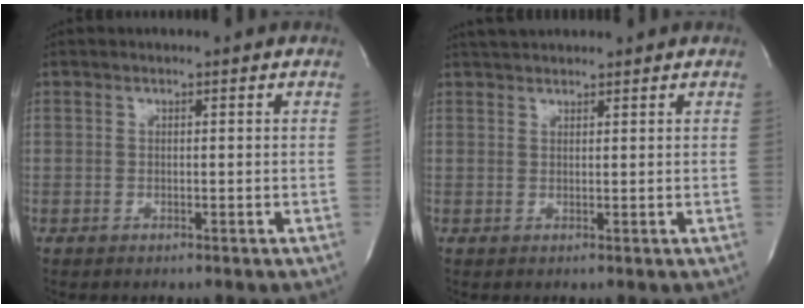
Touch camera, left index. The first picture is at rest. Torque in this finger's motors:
{"motor_torque": [0.07, -0.19, 0.16, 0.15]}